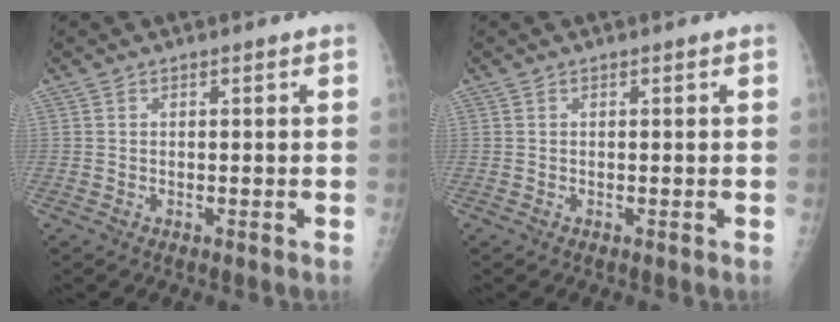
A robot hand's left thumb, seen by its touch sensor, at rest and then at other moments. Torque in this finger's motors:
{"motor_torque": [0.02, 0.01, -0.01, -0.01, 0.00]}